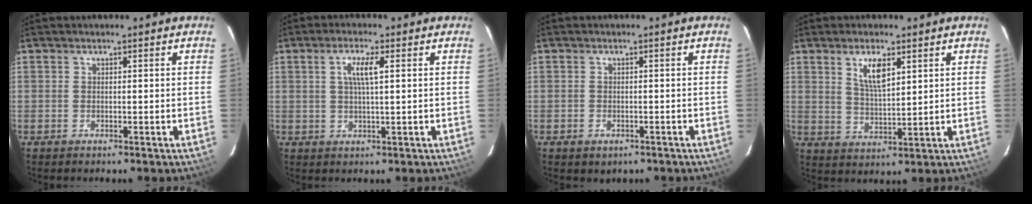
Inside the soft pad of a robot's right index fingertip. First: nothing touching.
{"total": 4.2, "force": [1.2, 0.6, 4.0], "torque": [-0.077, 0.002, 0.021]}
{"total": 2.3, "force": [-1.1, 1.8, 0.9], "torque": [-0.020, -0.002, -0.009]}
{"total": 6.3, "force": [3.1, 2.1, 5.0], "torque": [-0.090, -0.001, 0.063]}